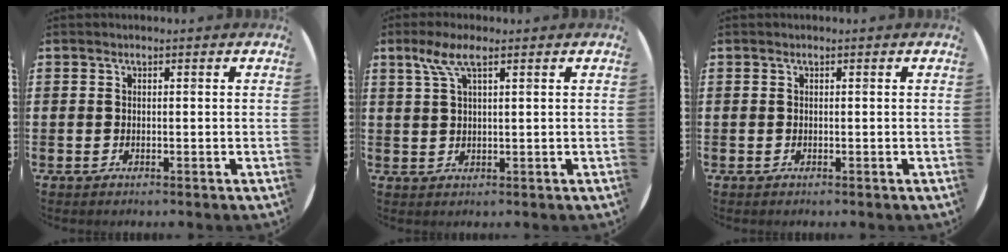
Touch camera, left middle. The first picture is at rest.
{"total": 4.2, "force": [2.4, 1.0, 3.4], "torque": [-0.072, 0.008, 0.040]}
{"total": 0.0}